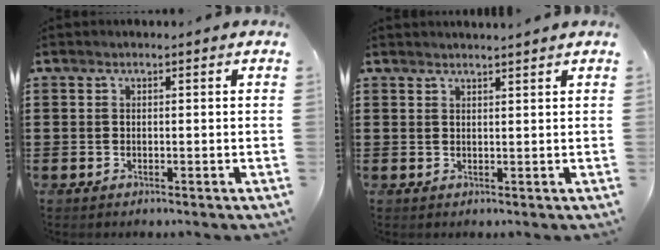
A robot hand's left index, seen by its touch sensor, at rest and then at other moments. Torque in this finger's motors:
{"motor_torque": [0.32, -0.05, 0.14, 0.02]}